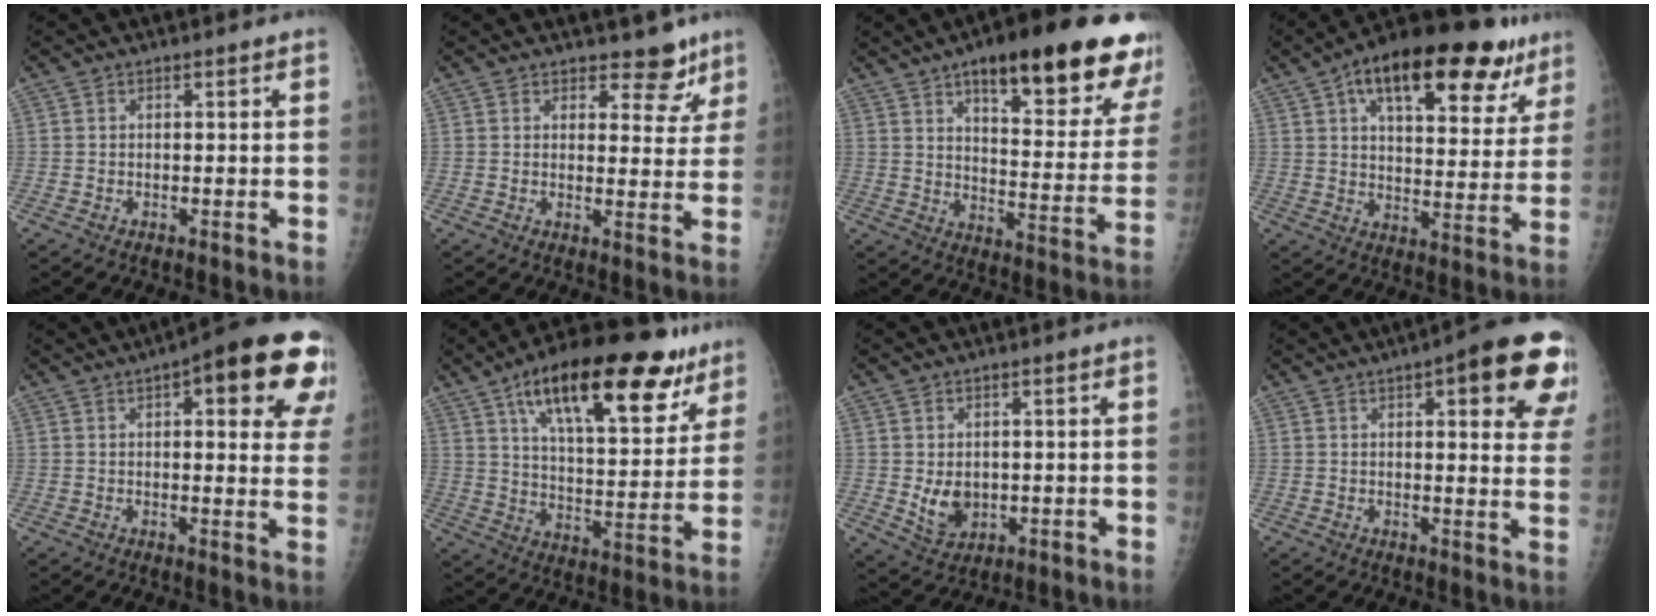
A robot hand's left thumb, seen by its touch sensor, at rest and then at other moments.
{"total": 6.1, "force": [4.8, 3.3, 2.0], "torque": [0.010, -0.032, 0.059]}
{"total": 26.2, "force": [16.0, 7.3, 19.3], "torque": [-0.224, -0.052, 0.220]}
{"total": 25.4, "force": [13.9, 11.1, 18.1], "torque": [-0.235, -0.008, 0.205]}
{"total": 19.4, "force": [8.7, 6.3, 16.1], "torque": [-0.176, -0.013, 0.097]}
{"total": 27.0, "force": [15.4, 10.4, 19.6], "torque": [-0.265, -0.030, 0.242]}
{"total": 5.5, "force": [0.0, 4.2, 3.5], "torque": [-0.041, -0.012, 0.017]}
{"total": 18.0, "force": [8.7, 5.2, 14.8], "torque": [-0.154, -0.025, 0.096]}